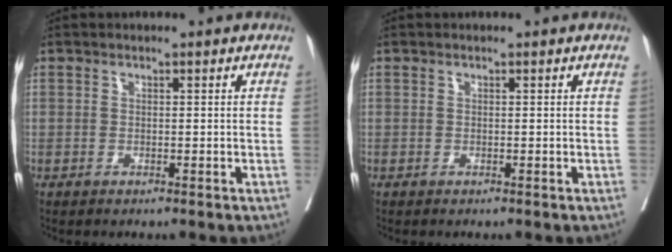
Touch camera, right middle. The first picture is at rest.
{"total": 0.0}